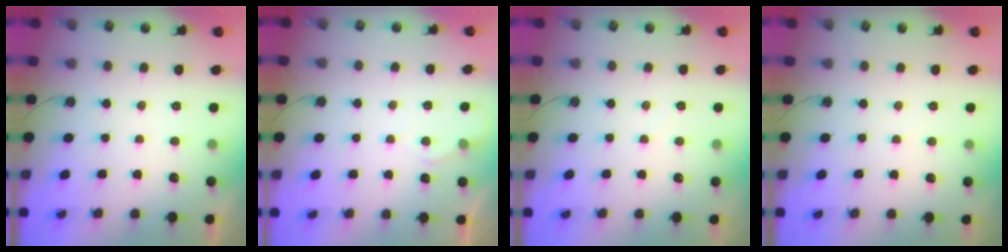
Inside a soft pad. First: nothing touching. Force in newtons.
{"total": 4.3, "press": 4.3, "slide": 0.5}
{"total": 3.8, "press": 3.7, "slide": 0.4}
{"total": 2.5, "press": 2.4, "slide": 0.4}